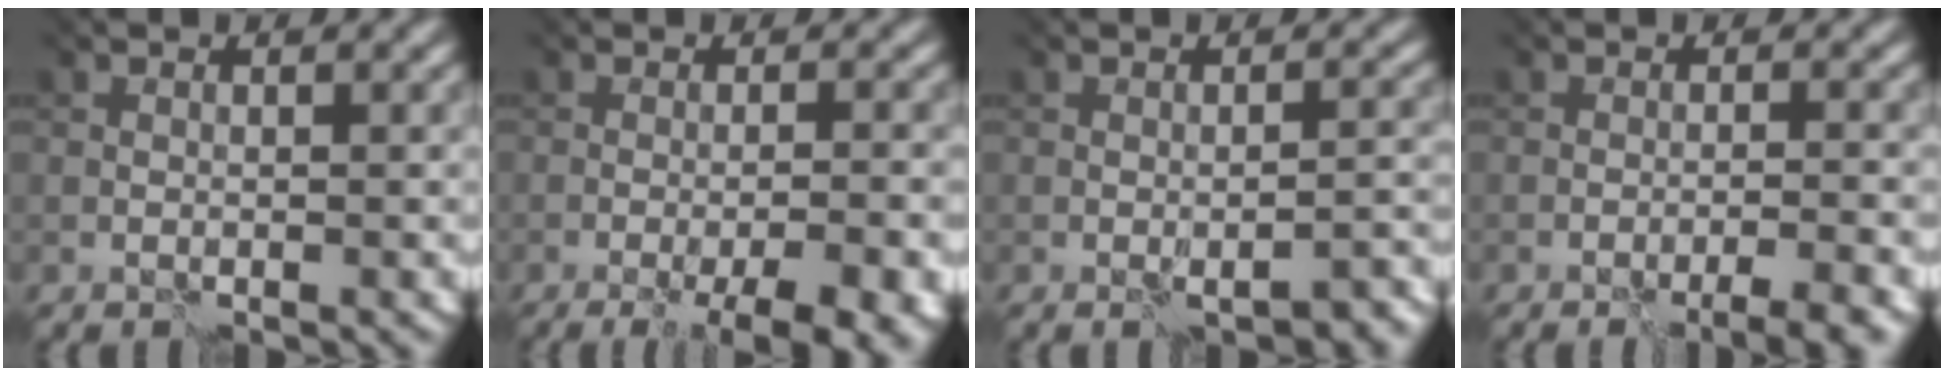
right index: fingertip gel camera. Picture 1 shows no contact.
{"total": 8.9, "force": [-4.2, 2.9, 7.3], "torque": [-0.055, 0.012, -0.041]}
{"total": 2.6, "force": [-2.3, -0.1, 1.1], "torque": [-0.008, 0.002, -0.018]}
{"total": 4.2, "force": [-3.2, 0.5, 2.7], "torque": [-0.015, 0.015, -0.038]}